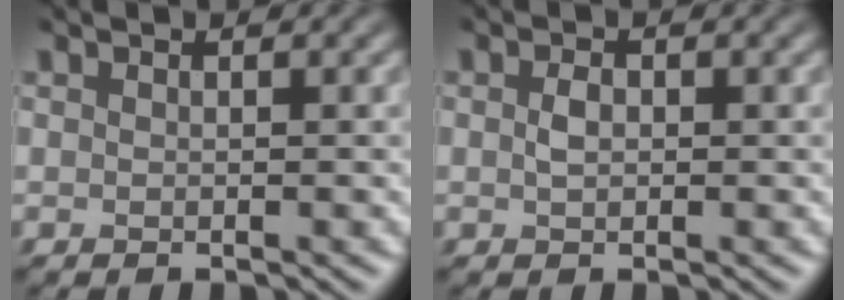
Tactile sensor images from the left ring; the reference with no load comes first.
{"total": 0.9, "force": [-0.6, 0.5, 0.5], "torque": [-0.008, -0.003, -0.013]}